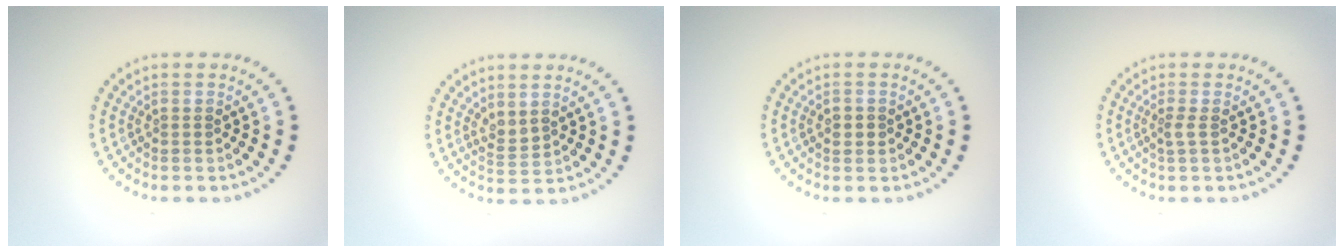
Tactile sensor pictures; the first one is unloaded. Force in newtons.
{"total": 1.4, "press": 1.1, "slide": 0.8}
{"total": 1.2, "press": 1.1, "slide": 0.2}
{"total": 0.9, "press": 0.6, "slide": 0.7}